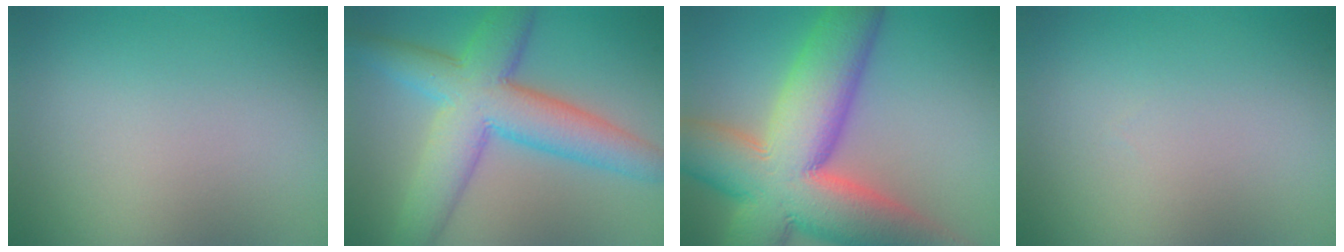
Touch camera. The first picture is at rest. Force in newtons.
{"total": 9.0, "press": 9.0, "slide": 0.1}
{"total": 15.2, "press": 15.1, "slide": 1.1}
{"total": 0.0}